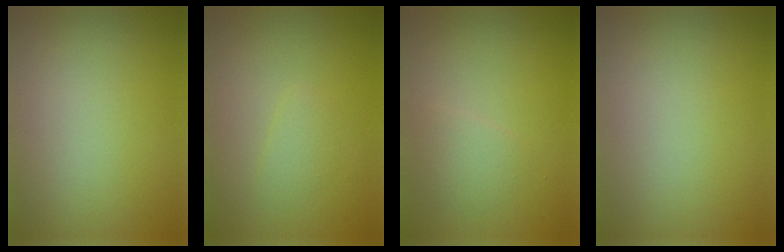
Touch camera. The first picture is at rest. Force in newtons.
{"total": 1.1, "press": 1.1, "slide": 0.0}
{"total": 1.6, "press": 1.6, "slide": 0.1}
{"total": 0.0}